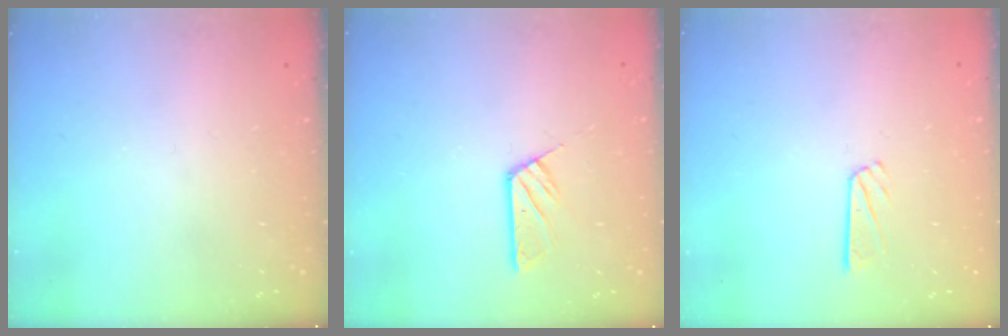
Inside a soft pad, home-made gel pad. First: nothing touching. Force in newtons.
{"total": 6.2, "press": 6.2, "slide": 0.1}
{"total": 4.4, "press": 4.4, "slide": 0.1}